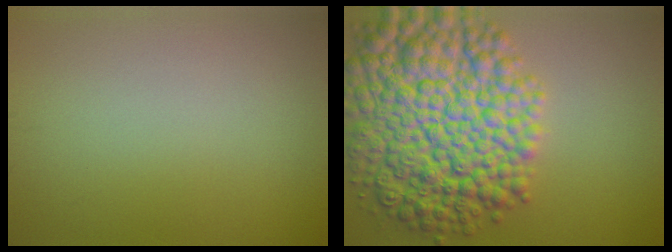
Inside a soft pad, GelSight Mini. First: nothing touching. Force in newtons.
{"total": 13.6, "press": 13.6, "slide": 0.2}